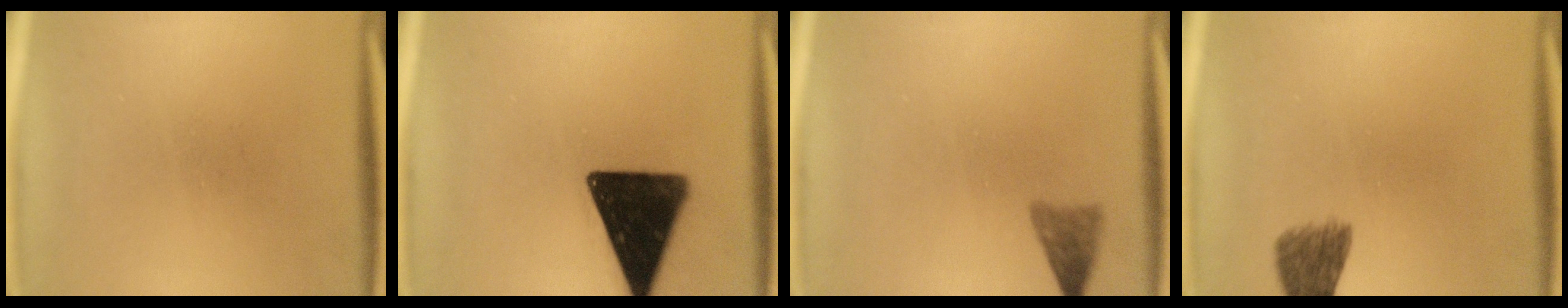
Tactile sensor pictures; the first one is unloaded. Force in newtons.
{"total": 17.2}
{"total": 2.4}
{"total": 4.6}